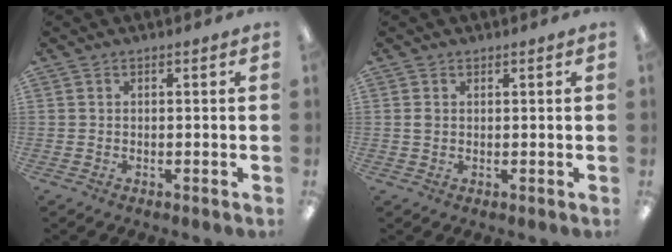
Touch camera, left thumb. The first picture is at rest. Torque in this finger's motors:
{"motor_torque": [-0.15, 0.27, 0.53, -0.31, -0.02]}